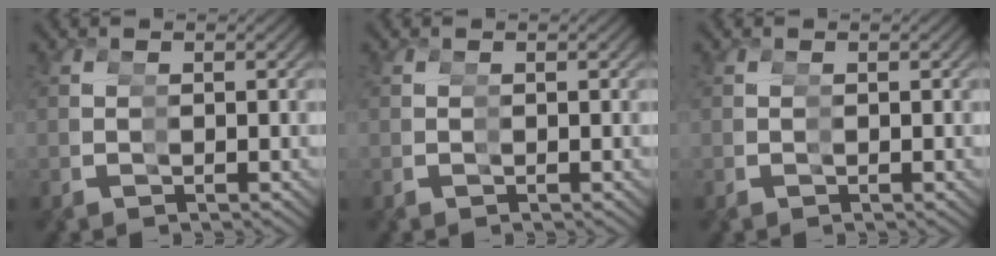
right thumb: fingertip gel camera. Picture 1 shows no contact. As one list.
[{"total": 0.0}, {"total": 0.0}]